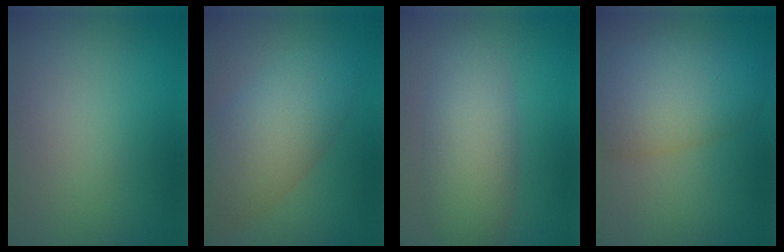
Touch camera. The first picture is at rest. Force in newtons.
{"total": 6.4, "press": 6.4, "slide": 0.2}
{"total": 5.1, "press": 5.1, "slide": 0.1}
{"total": 7.4, "press": 7.4, "slide": 0.2}